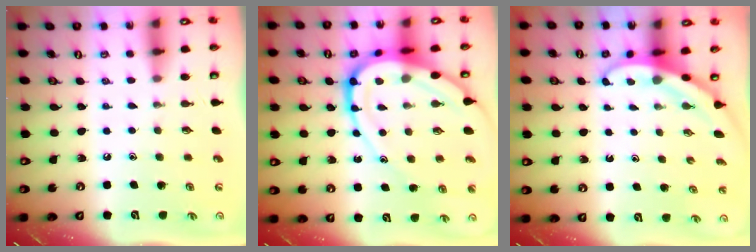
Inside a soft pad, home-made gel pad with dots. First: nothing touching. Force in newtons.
{"total": 18.5, "press": 18.4, "slide": 2.1}
{"total": 3.2, "press": 3.2, "slide": 0.1}